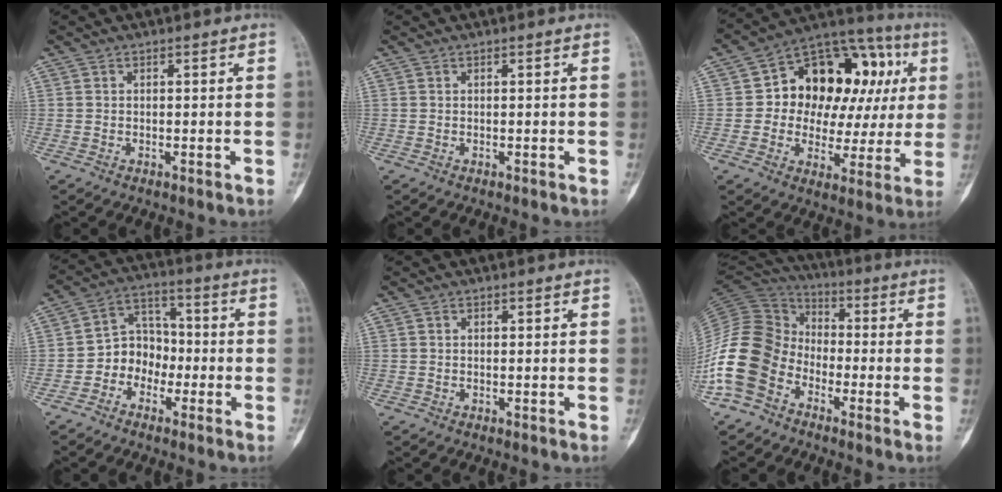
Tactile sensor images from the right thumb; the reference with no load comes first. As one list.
[{"total": 0.0}, {"total": 22.9, "force": [4.6, 14.6, 17.0], "torque": [-0.173, 0.039, 0.067]}, {"total": 8.1, "force": [-2.9, 6.8, 3.4], "torque": [-0.021, 0.044, -0.065]}, {"total": 0.0}, {"total": 16.5, "force": [-7.2, 12.3, 8.3], "torque": [-0.165, 0.063, -0.154]}]